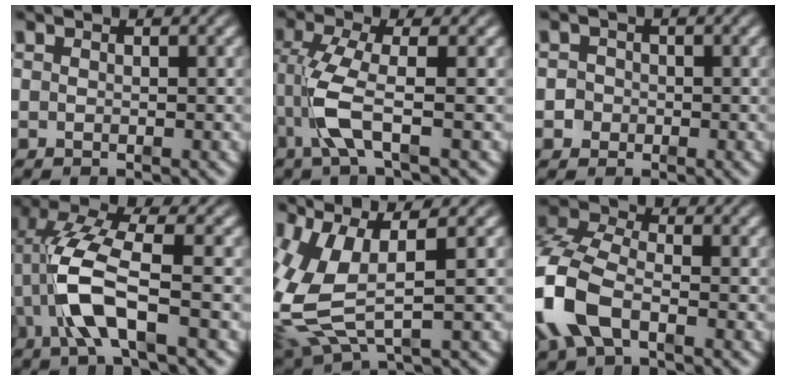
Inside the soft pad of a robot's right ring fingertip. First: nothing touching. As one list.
[{"total": 4.8, "force": [-0.7, 1.5, 4.5], "torque": [-0.117, -0.016, -0.006]}, {"total": 3.6, "force": [-0.7, 3.4, 0.6], "torque": [-0.023, -0.010, -0.016]}, {"total": 7.0, "force": [-0.2, 3.3, 6.2], "torque": [-0.160, -0.014, 0.001]}, {"total": 8.4, "force": [0.5, 5.7, 6.2], "torque": [-0.158, -0.019, 0.018]}, {"total": 8.4, "force": [-1.1, 6.4, 5.3], "torque": [-0.156, -0.024, -0.019]}]